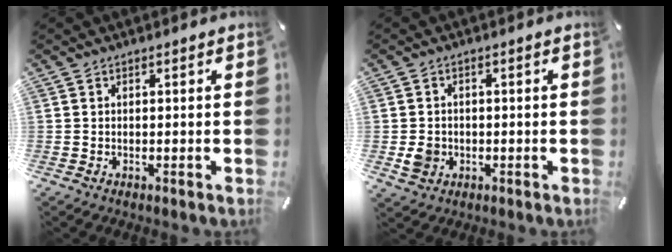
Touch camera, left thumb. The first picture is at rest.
{"total": 4.1, "force": [-0.8, 3.7, 1.7], "torque": [-0.019, -0.003, -0.017]}